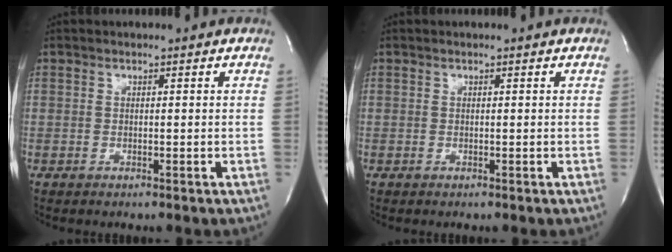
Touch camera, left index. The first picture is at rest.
{"total": 0.0}